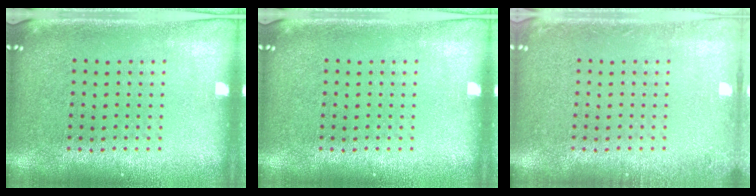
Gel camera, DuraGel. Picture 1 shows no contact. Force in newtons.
{"total": 0.0}
{"total": 1.1, "press": 1.1, "slide": 0.1}